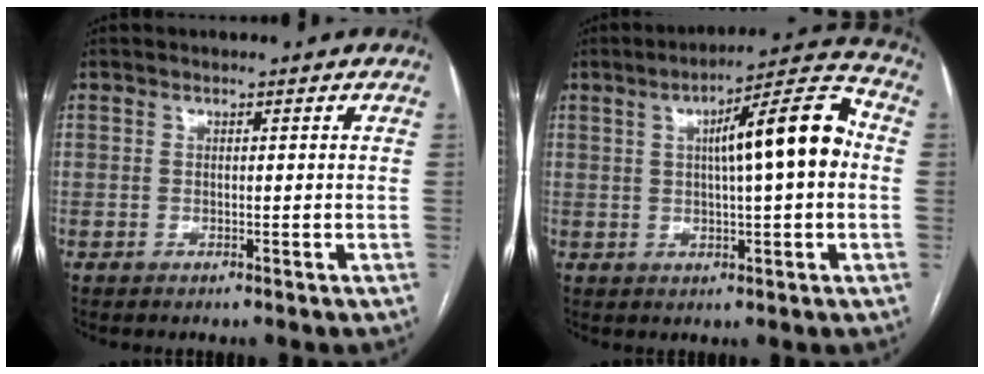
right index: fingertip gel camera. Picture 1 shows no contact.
{"total": 12.4, "force": [1.4, 1.6, 12.2], "torque": [-0.182, 0.032, 0.015]}